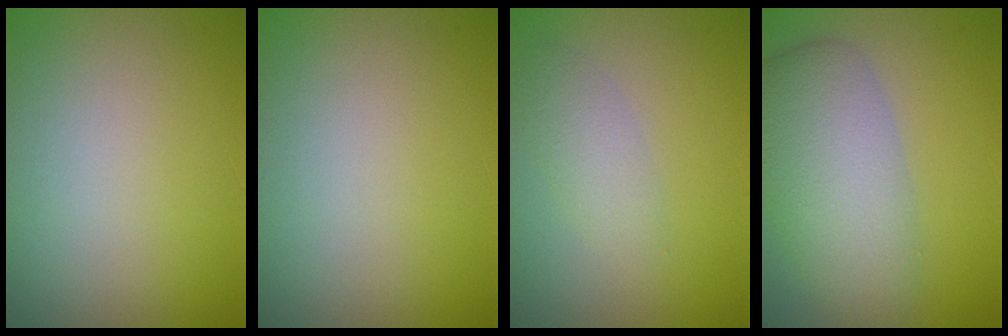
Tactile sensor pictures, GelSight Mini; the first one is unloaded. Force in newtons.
{"total": 0.0}
{"total": 1.9, "press": 1.9, "slide": 0.0}
{"total": 6.1, "press": 6.1, "slide": 0.4}